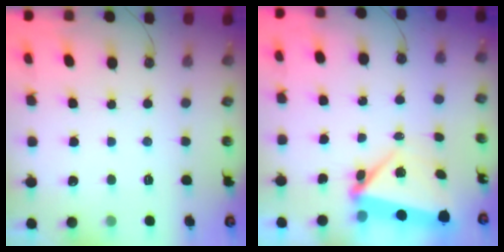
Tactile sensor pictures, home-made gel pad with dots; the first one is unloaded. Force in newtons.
{"total": 5.7, "press": 5.7, "slide": 0.4}